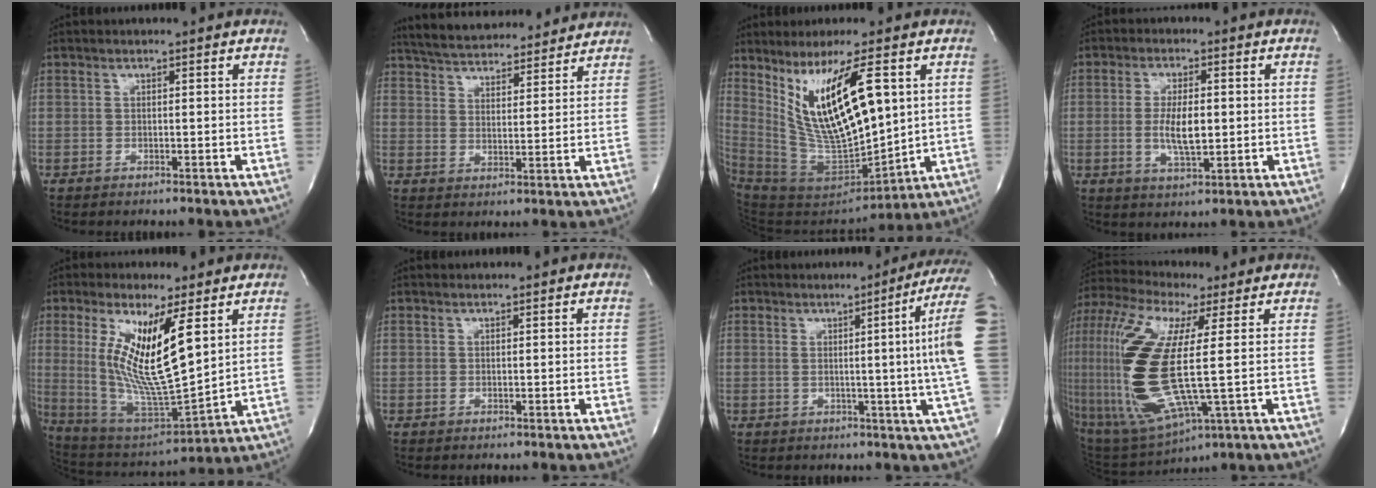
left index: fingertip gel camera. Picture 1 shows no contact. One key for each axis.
{"total": 17.4, "fx": 16.2, "fy": 3.3, "fz": 5.4, "tx": -0.096, "ty": 0.026, "tz": 0.238}
{"total": 17.9, "fx": 5.7, "fy": 4.1, "fz": 16.5, "tx": -0.316, "ty": -0.023, "tz": 0.120}
{"total": 6.3, "fx": -0.3, "fy": 1.8, "fz": 6.0, "tx": -0.121, "ty": -0.007, "tz": -0.004}
{"total": 16.3, "fx": 4.8, "fy": 3.0, "fz": 15.3, "tx": -0.306, "ty": -0.016, "tz": 0.096}
{"total": 0.0}
{"total": 10.5, "fx": 1.0, "fy": -3.4, "fz": 9.9, "tx": -0.106, "ty": -0.009, "tz": 0.008}
{"total": 22.2, "fx": 0.7, "fy": 5.1, "fz": 21.6, "tx": -0.503, "ty": -0.007, "tz": 0.021}